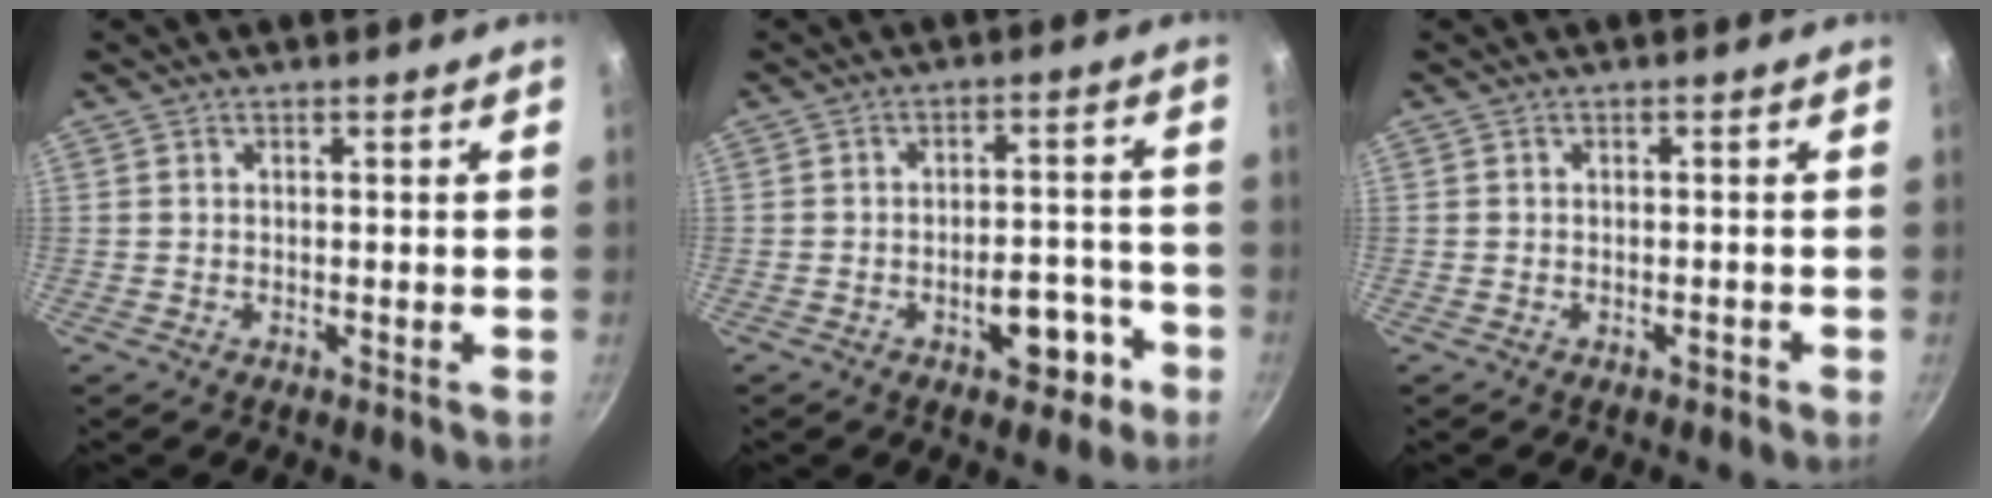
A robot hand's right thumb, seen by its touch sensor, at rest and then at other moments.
{"total": 8.0, "force": [-3.8, 4.2, 5.6], "torque": [-0.047, 0.036, -0.044]}
{"total": 1.0, "force": [-0.7, 0.5, 0.5], "torque": [-0.003, 0.012, -0.005]}